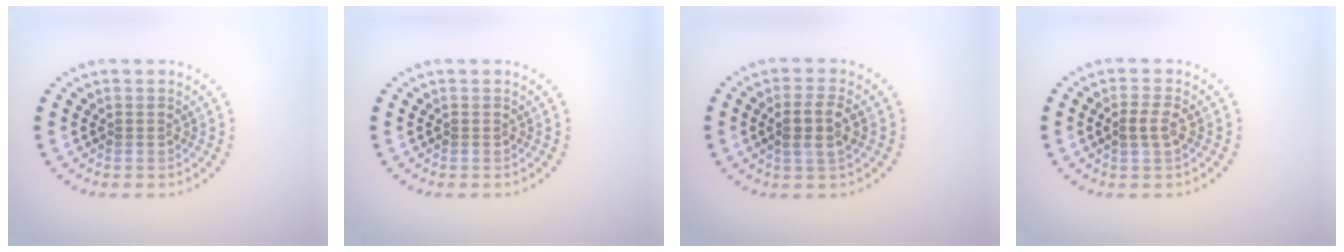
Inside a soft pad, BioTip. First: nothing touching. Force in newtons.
{"total": 0.0}
{"total": 2.8, "press": 2.6, "slide": 0.8}
{"total": 1.8, "press": 1.8, "slide": 0.5}